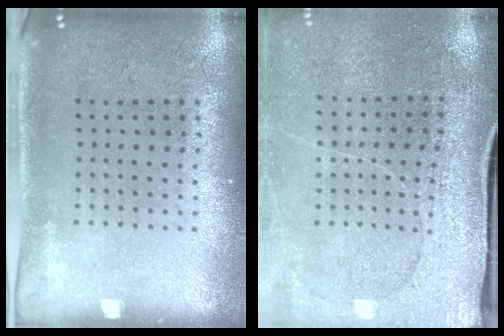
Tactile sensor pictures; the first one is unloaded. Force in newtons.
{"total": 2.9, "press": 2.8, "slide": 0.7}